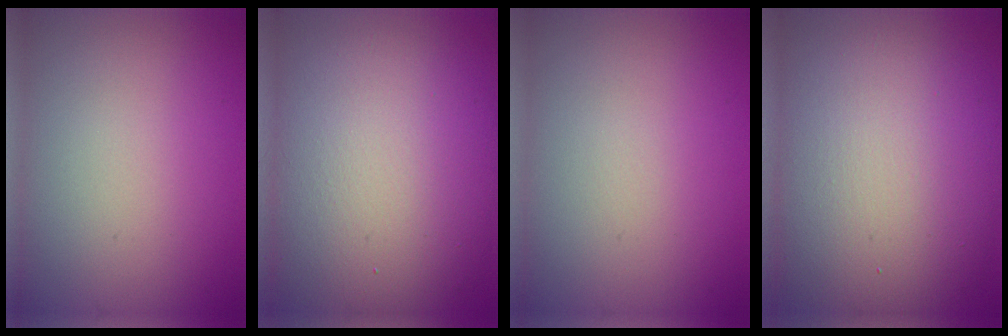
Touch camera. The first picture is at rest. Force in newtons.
{"total": 13.7, "press": 13.6, "slide": 1.2}
{"total": 0.0}
{"total": 13.9, "press": 13.9, "slide": 1.0}